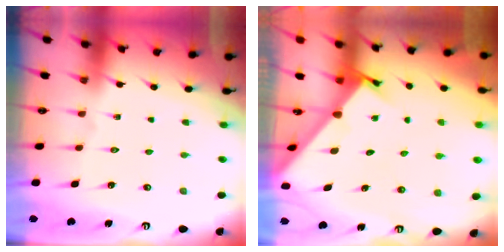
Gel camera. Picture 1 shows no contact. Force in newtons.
{"total": 1.9, "press": 1.9, "slide": 0.2}